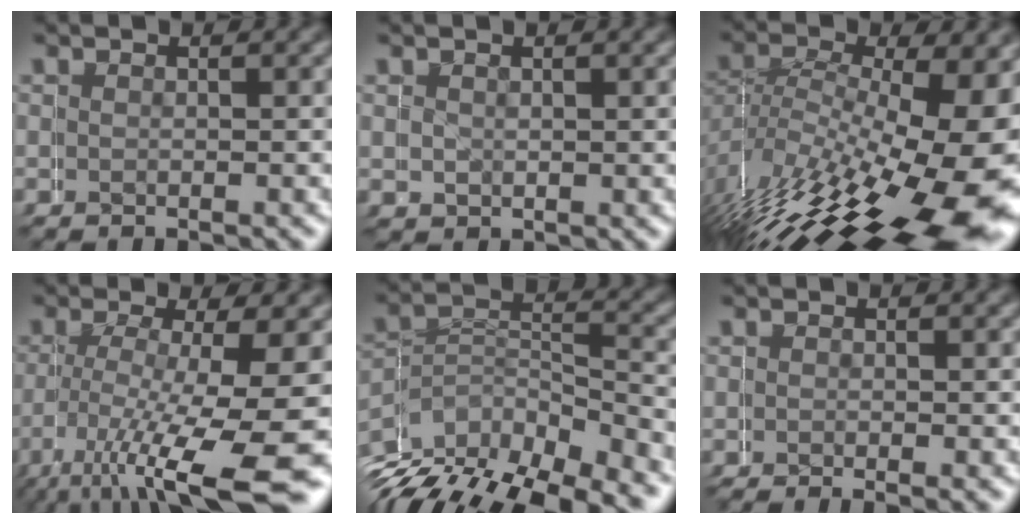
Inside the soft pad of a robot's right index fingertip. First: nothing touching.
{"total": 1.7, "force": [1.3, 0.8, -0.8], "torque": [0.010, -0.008, 0.027]}
{"total": 13.8, "force": [-3.1, 6.5, 11.7], "torque": [-0.169, -0.027, -0.022]}
{"total": 6.8, "force": [-2.8, 1.6, 5.9], "torque": [-0.102, -0.031, -0.024]}
{"total": 11.7, "force": [-7.3, 7.4, 5.5], "torque": [-0.089, -0.033, -0.100]}
{"total": 1.1, "force": [-0.9, -0.1, 0.6], "torque": [-0.003, -0.001, -0.015]}